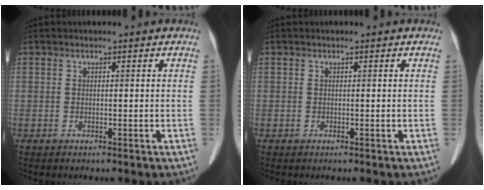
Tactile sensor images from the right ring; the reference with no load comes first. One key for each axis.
{"total": 0.0}